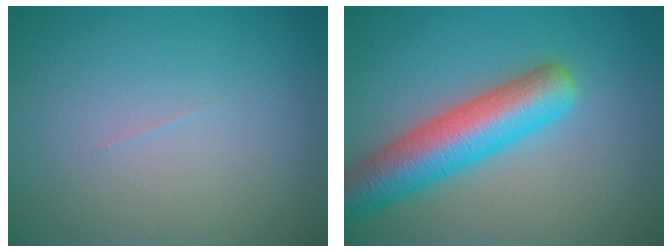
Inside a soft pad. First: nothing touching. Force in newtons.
{"total": 7.5, "press": 7.5, "slide": 0.4}